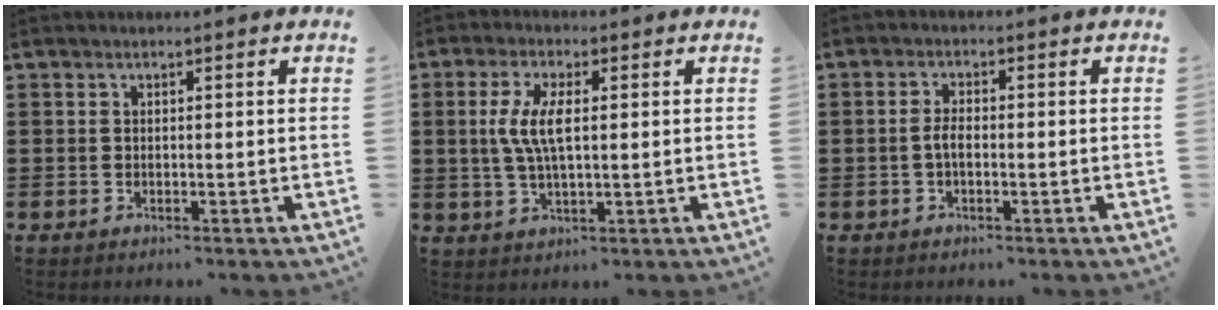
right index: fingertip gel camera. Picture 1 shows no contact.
{"total": 6.2, "force": [0.7, 2.2, 5.8], "torque": [-0.134, 0.000, 0.004]}
{"total": 2.4, "force": [-0.6, 1.0, 2.1], "torque": [-0.056, -0.003, -0.016]}